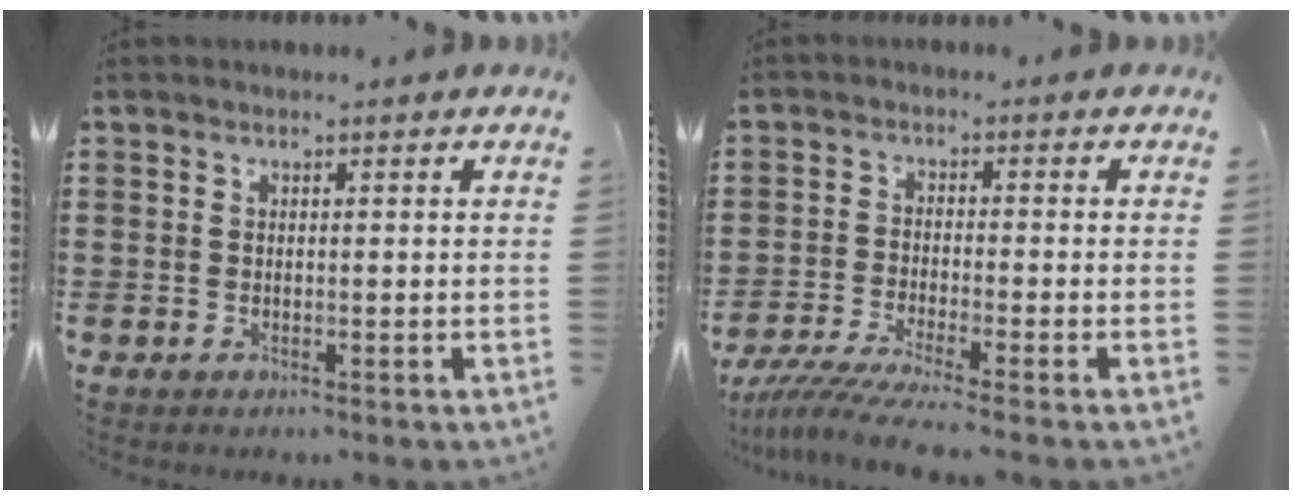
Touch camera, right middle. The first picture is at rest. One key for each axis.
{"total": 4.6, "fx": -4.0, "fy": -0.5, "fz": 2.2, "tx": -0.068, "ty": -0.029, "tz": -0.082}